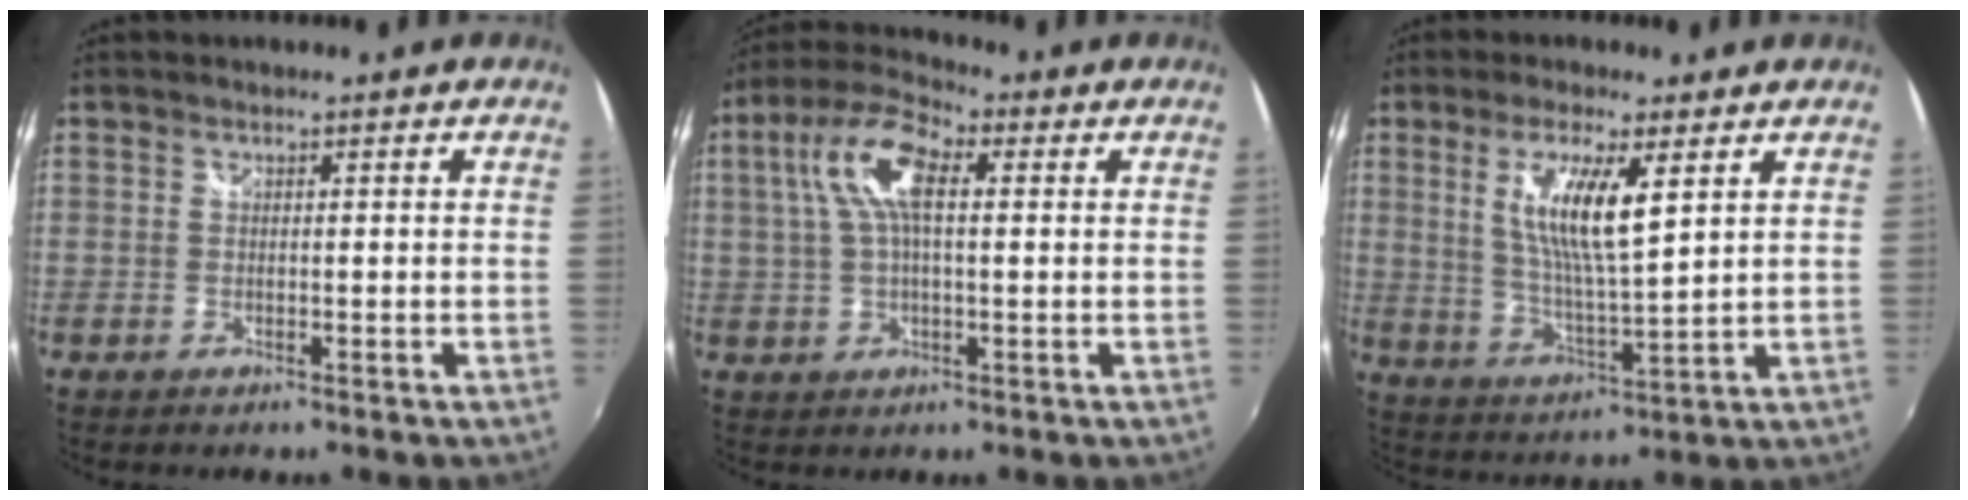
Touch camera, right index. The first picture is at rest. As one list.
[{"total": 10.5, "force": [2.4, 4.3, 9.3], "torque": [-0.189, 0.027, 0.040]}, {"total": 10.3, "force": [3.8, 1.7, 9.4], "torque": [-0.179, -0.008, 0.074]}]